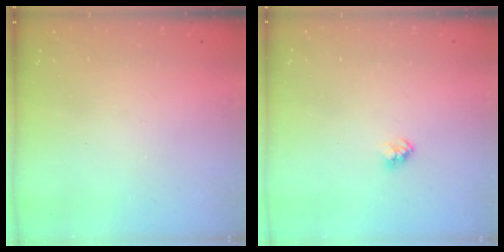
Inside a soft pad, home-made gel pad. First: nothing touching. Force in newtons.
{"total": 2.4, "press": 2.4, "slide": 0.2}